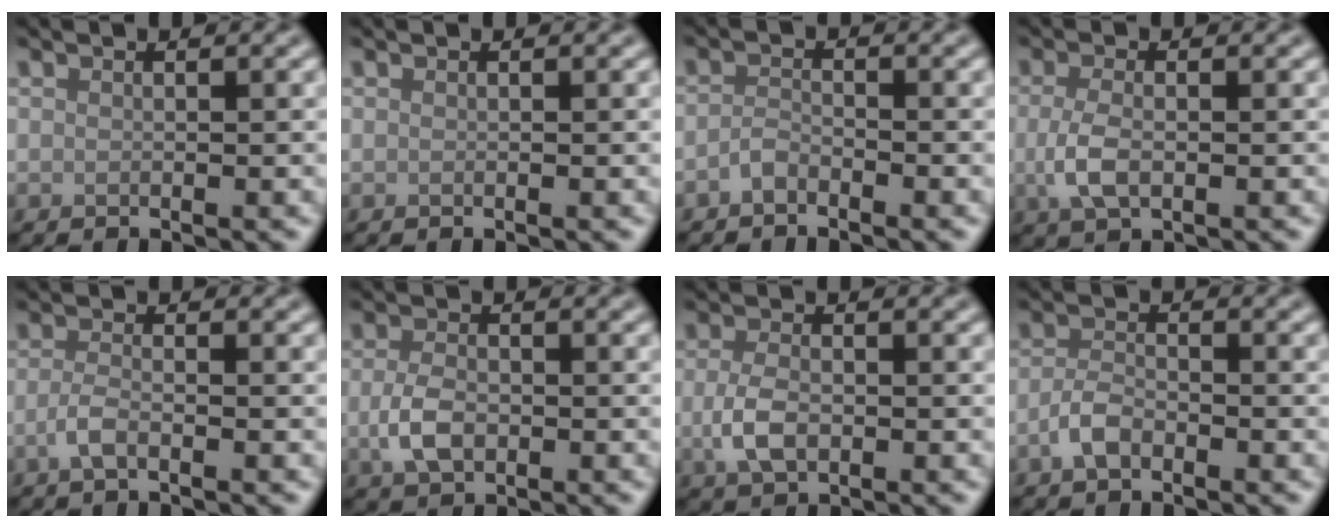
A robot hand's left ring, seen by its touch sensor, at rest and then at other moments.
{"total": 0.0}
{"total": 1.3, "force": [-1.0, 0.5, 0.6], "torque": [-0.011, 0.003, -0.024]}
{"total": 3.0, "force": [-0.4, 1.5, 2.5], "torque": [-0.061, -0.005, -0.008]}
{"total": 1.8, "force": [-0.9, 0.6, 1.4], "torque": [-0.031, 0.000, -0.021]}
{"total": 3.1, "force": [-0.7, 2.0, 2.2], "torque": [-0.046, -0.003, -0.014]}
{"total": 3.0, "force": [-0.6, 1.8, 2.3], "torque": [-0.051, -0.003, -0.012]}
{"total": 2.2, "force": [-1.3, 1.1, 1.4], "torque": [-0.030, 0.004, -0.032]}